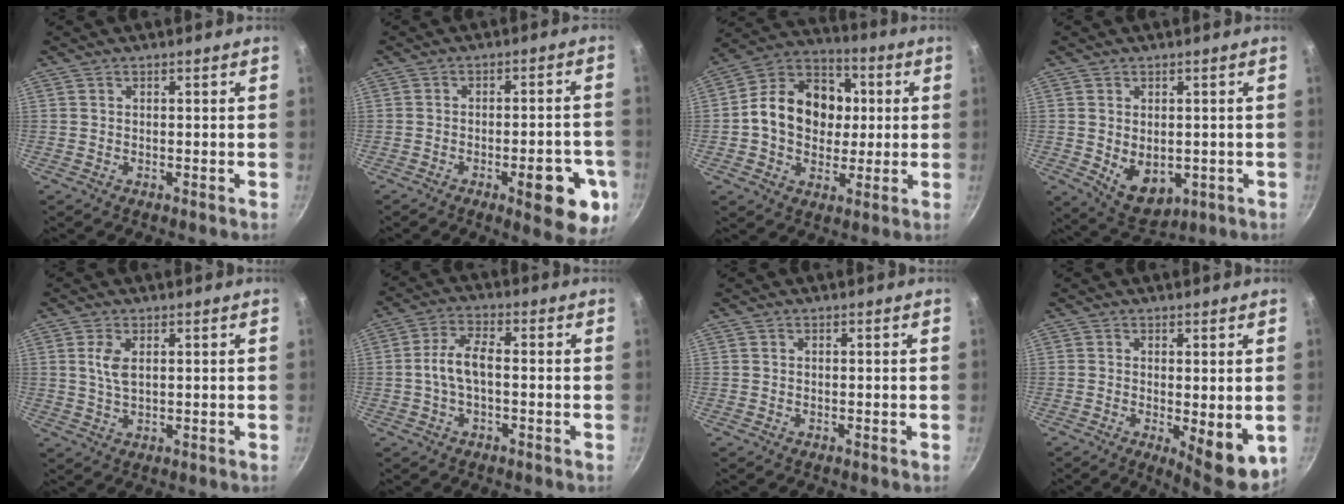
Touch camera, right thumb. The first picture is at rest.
{"total": 12.7, "force": [-4.8, 4.4, 10.9], "torque": [-0.104, 0.020, -0.058]}
{"total": 16.9, "force": [1.1, 13.3, 10.3], "torque": [-0.139, 0.022, 0.001]}
{"total": 8.1, "force": [-0.7, 5.6, 5.8], "torque": [-0.074, -0.013, 0.011]}
{"total": 3.9, "force": [1.1, 2.0, 3.2], "torque": [-0.063, -0.006, 0.023]}
{"total": 6.5, "force": [-0.5, 3.1, 5.8], "torque": [-0.117, 0.025, -0.016]}
{"total": 0.0}
{"total": 8.2, "force": [-1.0, 2.9, 7.5], "torque": [-0.087, -0.012, -0.004]}